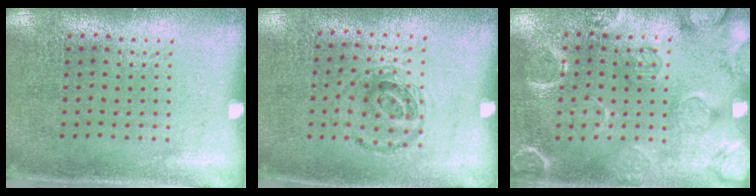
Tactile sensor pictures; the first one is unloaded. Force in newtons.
{"total": 0.9, "press": 0.8, "slide": 0.4}
{"total": 2.3, "press": 2.1, "slide": 0.9}